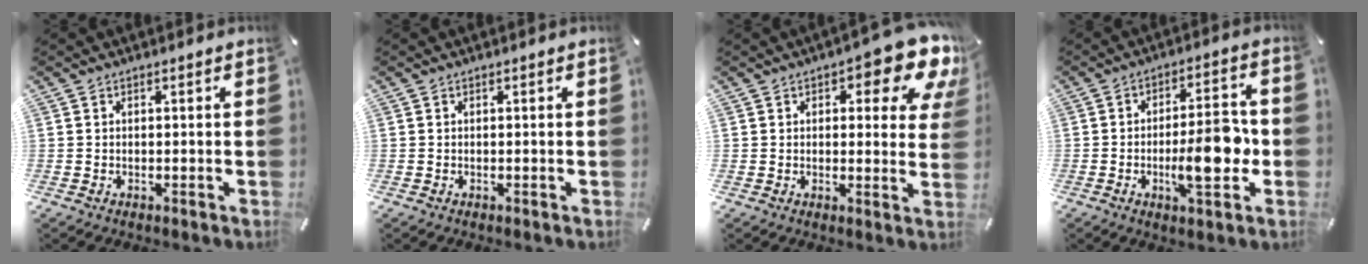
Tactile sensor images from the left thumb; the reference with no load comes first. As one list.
[{"total": 0.0}, {"total": 10.7, "force": [6.6, 4.5, 7.1], "torque": [-0.085, -0.038, 0.109]}, {"total": 13.1, "force": [-2.7, 4.8, 11.9], "torque": [-0.166, 0.000, -0.045]}]